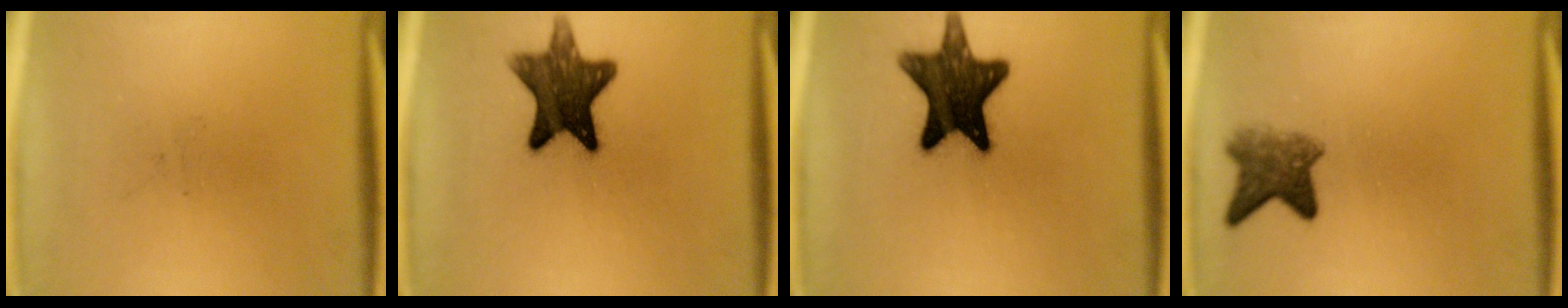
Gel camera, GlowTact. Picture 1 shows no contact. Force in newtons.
{"total": 11.9}
{"total": 14.0}
{"total": 4.8}